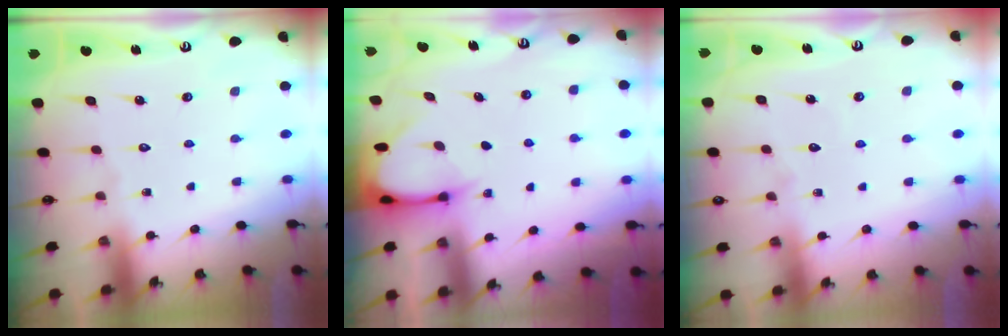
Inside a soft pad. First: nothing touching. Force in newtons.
{"total": 3.5, "press": 3.5, "slide": 0.3}
{"total": 3.0, "press": 3.0, "slide": 0.3}